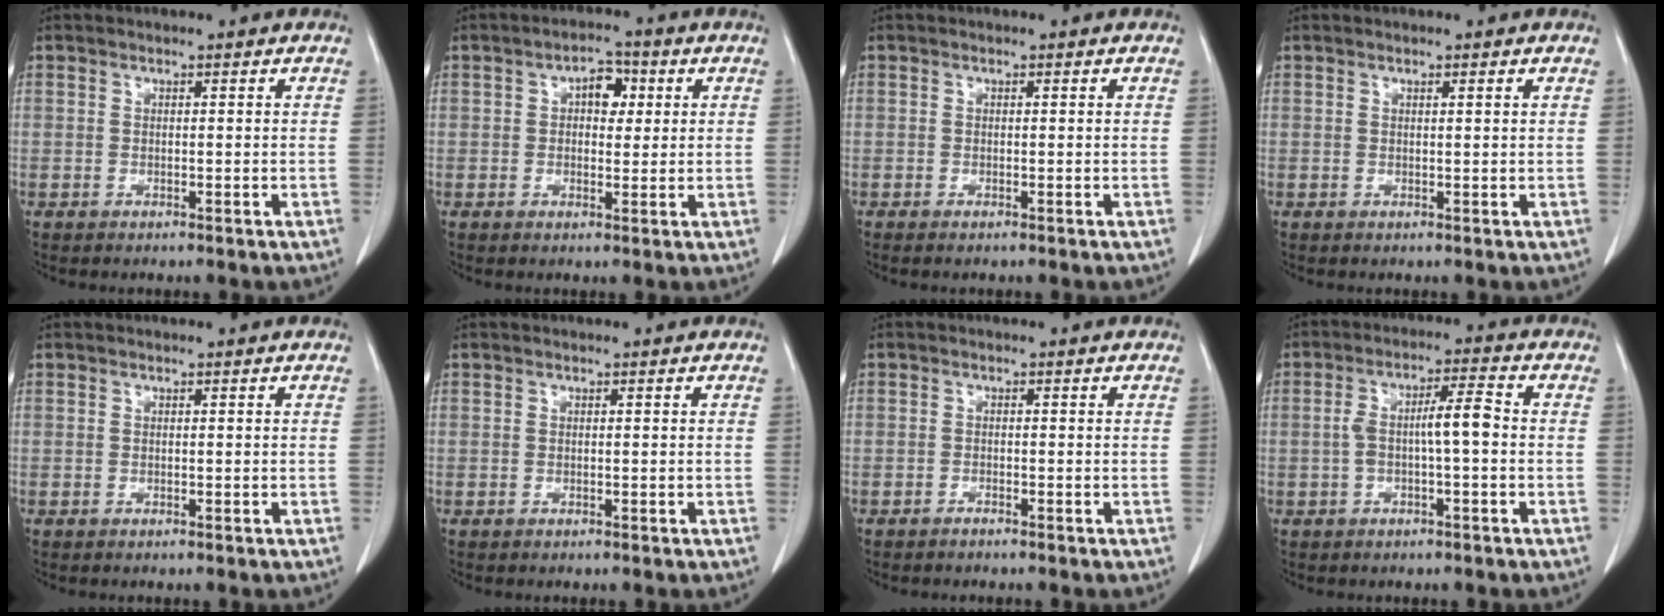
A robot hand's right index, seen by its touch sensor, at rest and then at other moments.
{"total": 4.4, "force": [1.2, 2.6, 3.3], "torque": [-0.049, 0.015, 0.016]}
{"total": 0.5, "force": [-0.3, 0.0, 0.4], "torque": [-0.009, -0.001, -0.007]}
{"total": 0.7, "force": [0.4, -0.1, 0.6], "torque": [-0.012, 0.000, 0.007]}
{"total": 0.0}
{"total": 0.0}
{"total": 0.6, "force": [-0.6, 0.0, 0.0], "torque": [-0.001, 0.000, -0.010]}
{"total": 5.9, "force": [-0.5, 0.9, 5.8], "torque": [-0.110, 0.022, -0.008]}